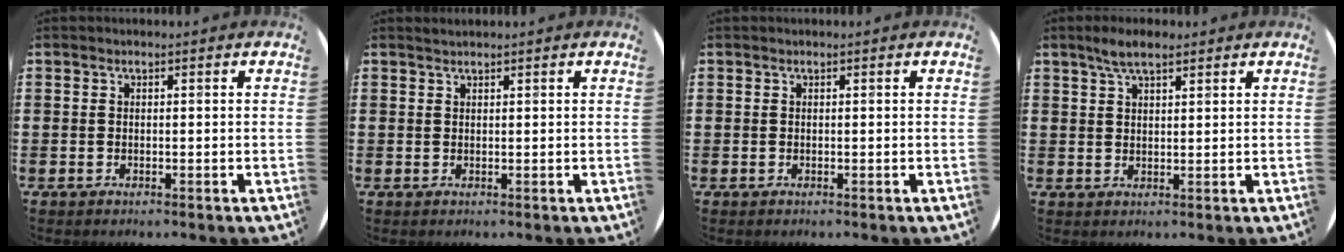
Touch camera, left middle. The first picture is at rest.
{"total": 0.5, "force": [0.5, -0.1, 0.0], "torque": [0.000, 0.000, 0.011]}
{"total": 0.0}
{"total": 3.5, "force": [2.6, 1.1, 2.1], "torque": [-0.038, 0.003, 0.045]}